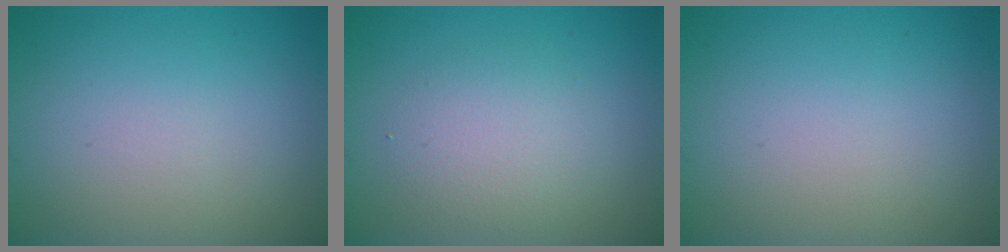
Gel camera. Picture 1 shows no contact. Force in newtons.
{"total": 2.8, "press": 2.8, "slide": 0.2}
{"total": 0.0}